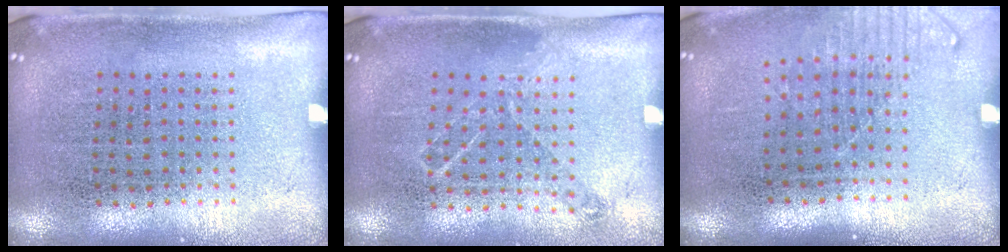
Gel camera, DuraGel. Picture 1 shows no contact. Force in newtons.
{"total": 0.8, "press": 0.8, "slide": 0.2}
{"total": 1.3, "press": 1.1, "slide": 0.8}